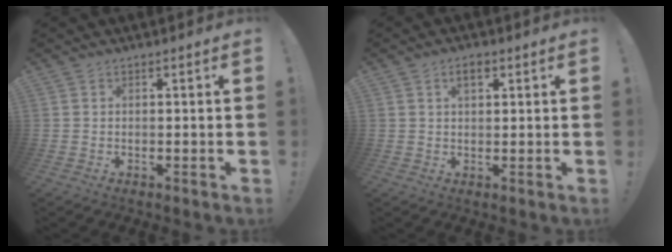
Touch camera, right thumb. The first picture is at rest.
{"total": 3.3, "force": [1.5, 1.7, 2.4], "torque": [-0.031, -0.001, 0.022]}